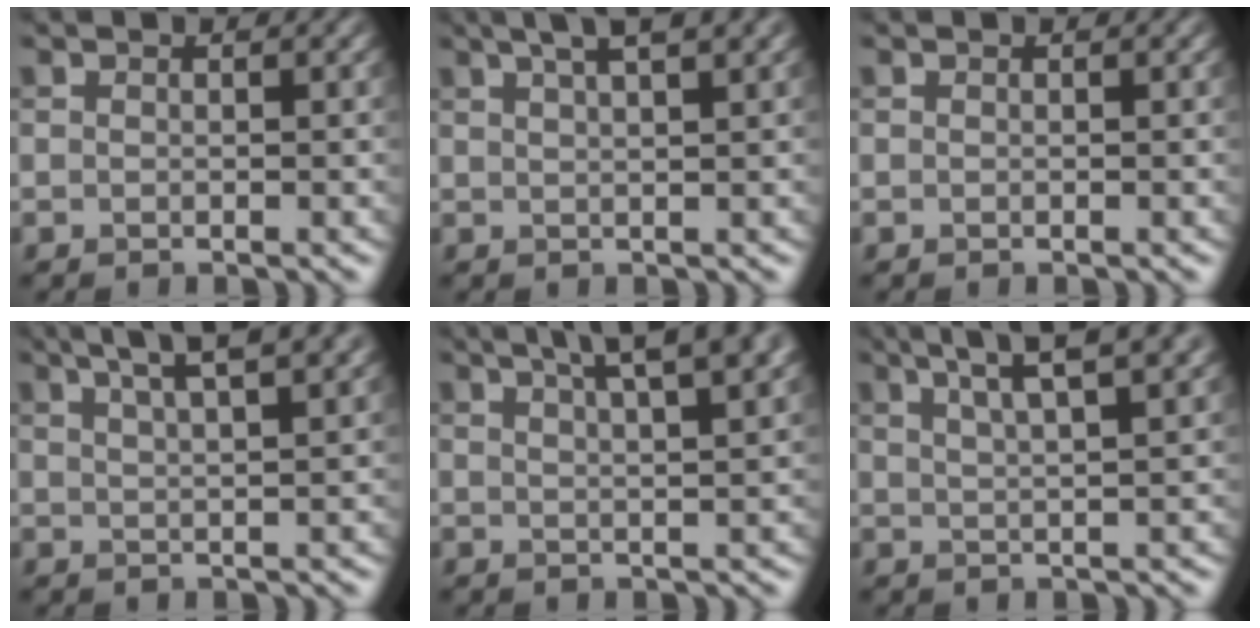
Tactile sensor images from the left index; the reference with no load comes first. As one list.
[{"total": 5.7, "force": [3.5, 1.7, 4.2], "torque": [-0.041, 0.024, 0.028]}, {"total": 0.0}, {"total": 7.3, "force": [4.7, 2.1, 5.2], "torque": [-0.058, 0.033, 0.043]}, {"total": 9.1, "force": [5.7, 3.0, 6.4], "torque": [-0.063, 0.043, 0.052]}, {"total": 7.0, "force": [4.4, 1.6, 5.2], "torque": [-0.065, 0.026, 0.049]}]